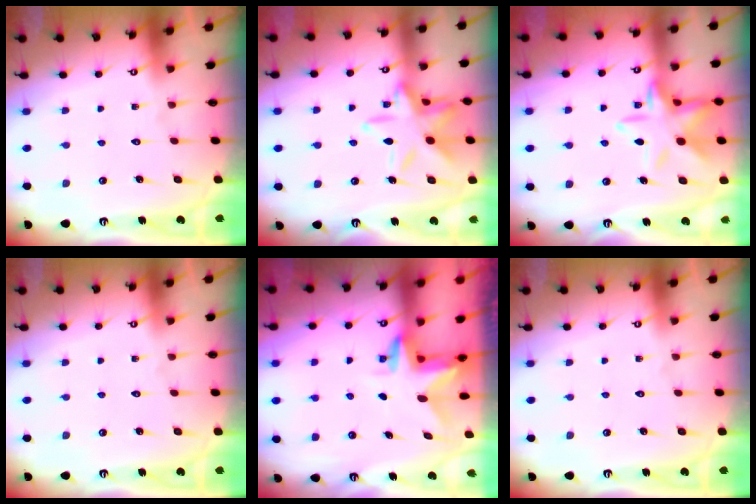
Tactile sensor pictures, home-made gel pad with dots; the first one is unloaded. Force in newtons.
{"total": 14.7, "press": 14.7, "slide": 1.0}
{"total": 13.4, "press": 13.3, "slide": 0.8}
{"total": 0.0}
{"total": 2.8, "press": 2.8, "slide": 0.2}
{"total": 0.0}